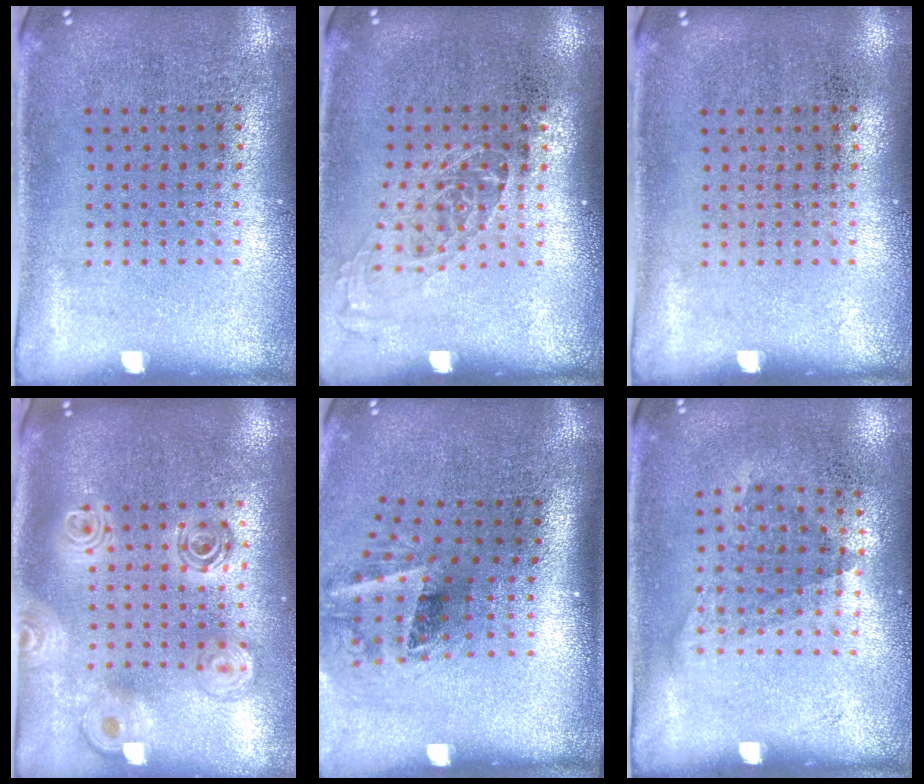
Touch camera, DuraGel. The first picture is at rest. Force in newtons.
{"total": 1.2, "press": 1.0, "slide": 0.7}
{"total": 0.0}
{"total": 2.1, "press": 1.7, "slide": 1.3}
{"total": 2.1, "press": 1.3, "slide": 1.7}
{"total": 1.1, "press": 0.8, "slide": 0.7}